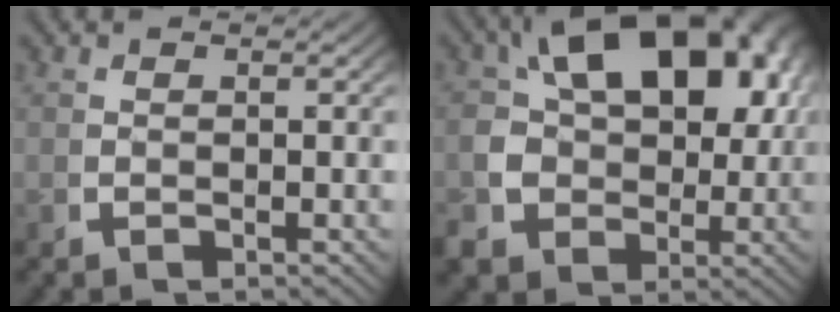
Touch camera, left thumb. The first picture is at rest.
{"total": 15.2, "force": [1.6, 11.1, 10.2], "torque": [-0.192, -0.027, 0.036]}